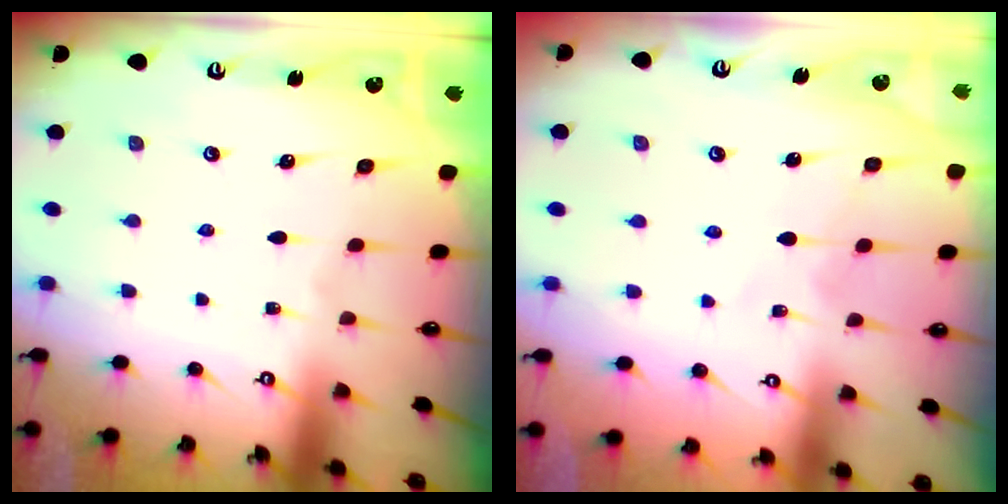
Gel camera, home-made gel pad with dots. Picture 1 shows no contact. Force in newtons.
{"total": 6.0, "press": 6.0, "slide": 0.5}